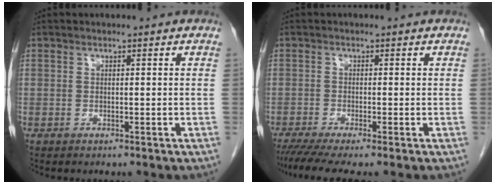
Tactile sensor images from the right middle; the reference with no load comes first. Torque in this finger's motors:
{"motor_torque": [0.89, -0.71, 0.09, 0.03]}